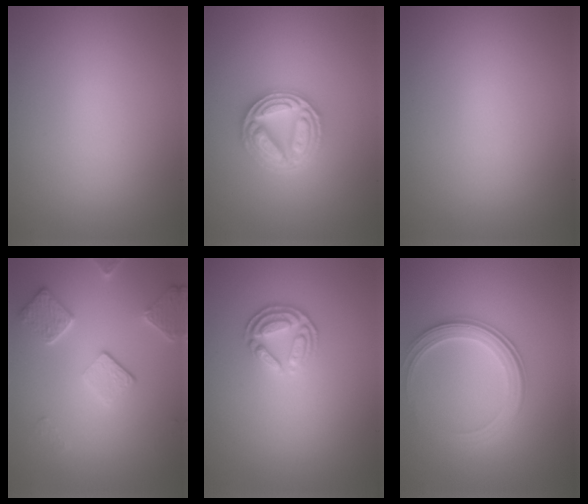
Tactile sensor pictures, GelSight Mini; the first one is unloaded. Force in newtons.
{"total": 5.0, "press": 5.0, "slide": 0.8}
{"total": 0.0}
{"total": 3.9, "press": 3.1, "slide": 2.4}
{"total": 2.9, "press": 2.5, "slide": 1.6}
{"total": 3.3, "press": 2.8, "slide": 1.8}